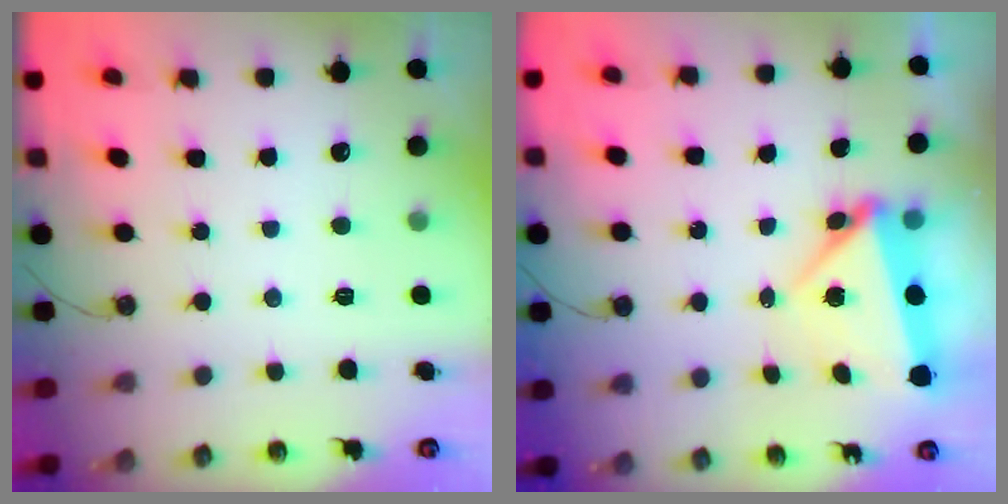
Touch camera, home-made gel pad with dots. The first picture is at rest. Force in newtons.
{"total": 10.5, "press": 4.6, "slide": 9.4}